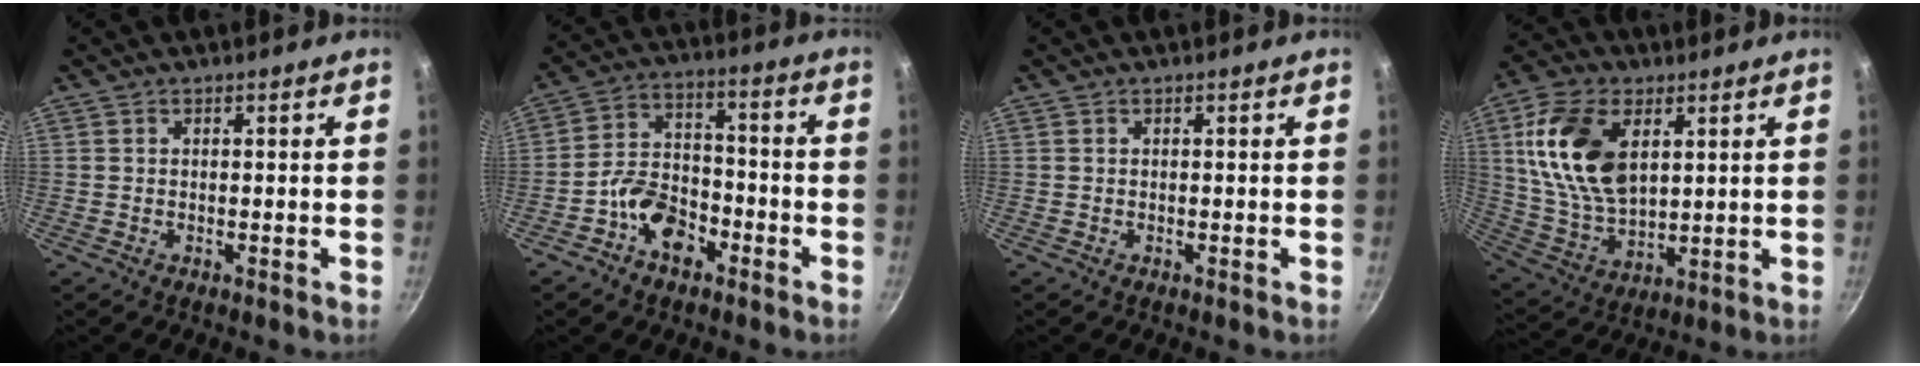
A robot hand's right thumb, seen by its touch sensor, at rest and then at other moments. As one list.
[{"total": 9.9, "force": [-5.2, 6.2, 5.7], "torque": [-0.074, 0.049, -0.102]}, {"total": 0.0}, {"total": 17.5, "force": [5.1, 10.6, 13.0], "torque": [-0.231, -0.012, 0.106]}]